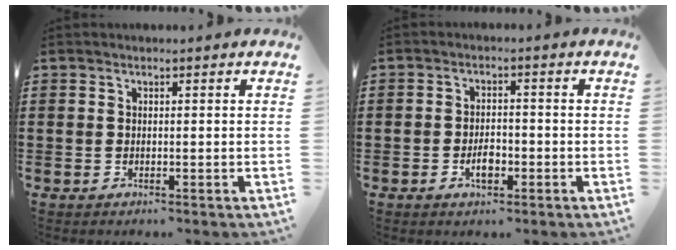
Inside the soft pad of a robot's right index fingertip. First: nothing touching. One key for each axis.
{"total": 3.3, "fx": -1.3, "fy": 1.5, "fz": 2.7, "tx": -0.048, "ty": 0.004, "tz": -0.022}